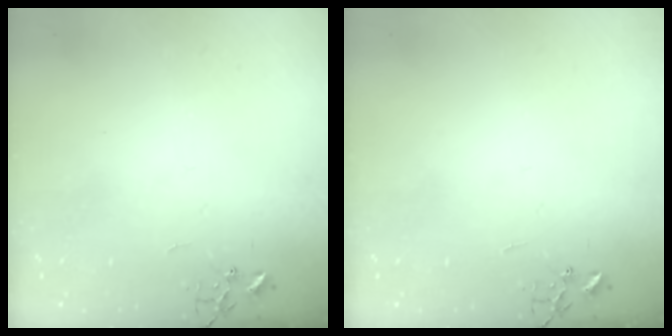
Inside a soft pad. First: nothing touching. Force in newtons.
{"total": 0.0}